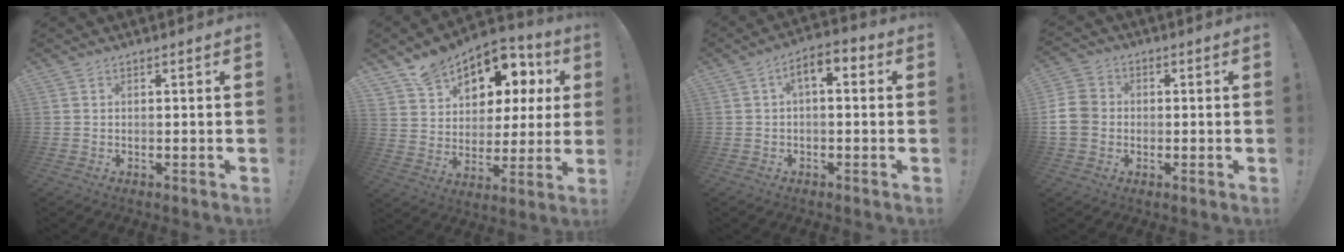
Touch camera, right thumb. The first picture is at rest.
{"total": 14.1, "force": [10.3, 8.8, 4.0], "torque": [-0.055, -0.079, 0.202]}
{"total": 5.6, "force": [0.7, 2.6, 4.9], "torque": [-0.077, -0.001, 0.013]}
{"total": 10.0, "force": [-0.7, 8.5, 5.2], "torque": [-0.114, 0.017, -0.009]}